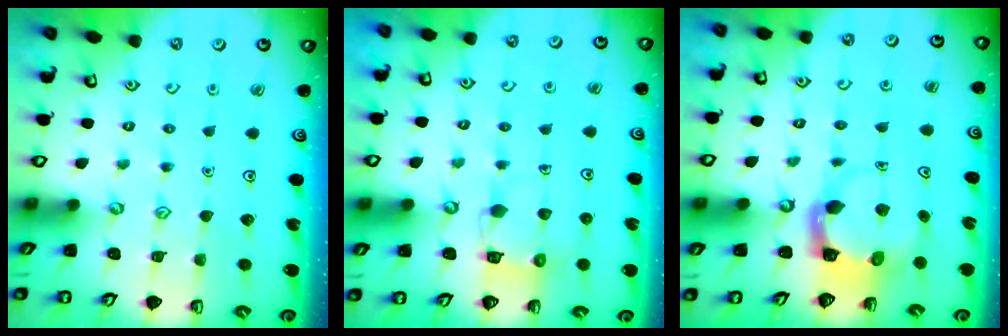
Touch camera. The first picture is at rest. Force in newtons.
{"total": 7.2, "press": 7.1, "slide": 0.4}
{"total": 3.8, "press": 3.8, "slide": 0.4}